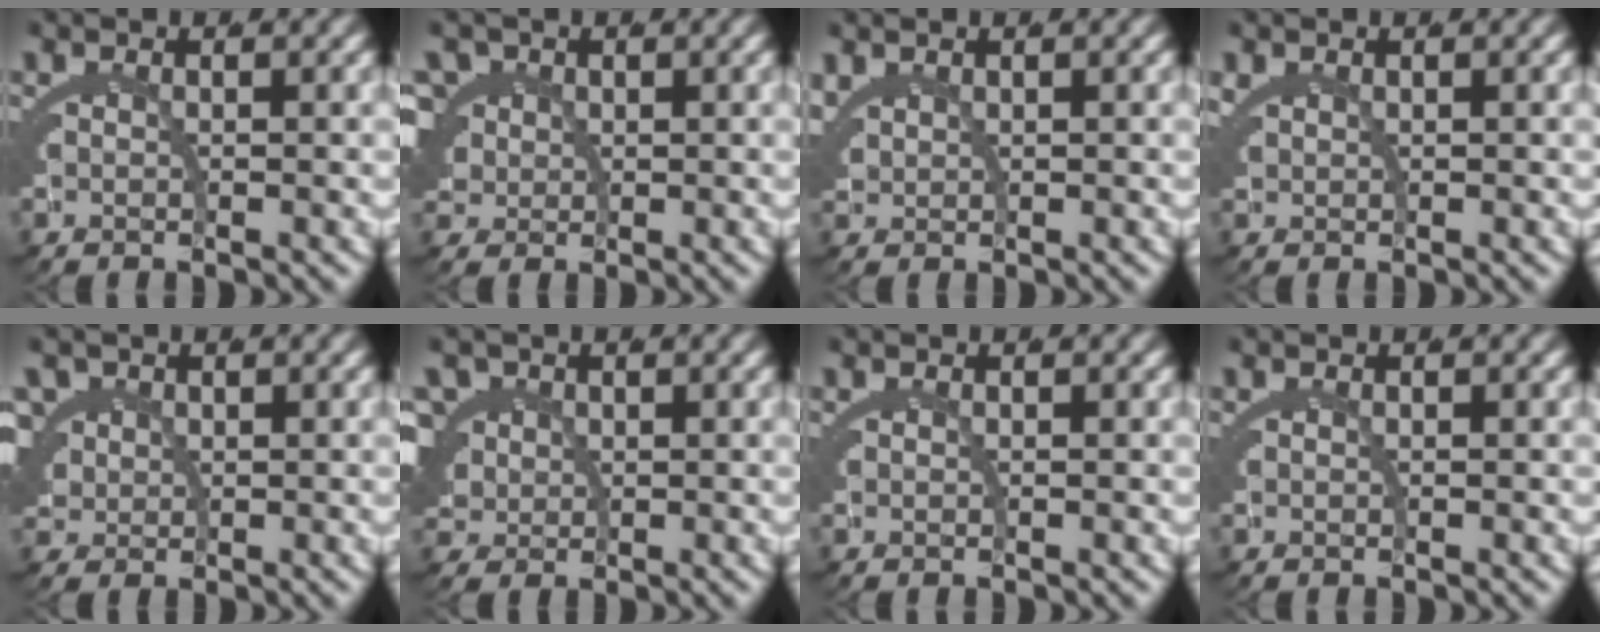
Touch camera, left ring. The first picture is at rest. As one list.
[{"total": 6.6, "force": [0.8, 6.0, 2.7], "torque": [-0.067, -0.014, 0.016]}, {"total": 2.1, "force": [1.4, 1.4, 0.5], "torque": [-0.017, 0.003, 0.029]}, {"total": 1.0, "force": [0.6, 0.7, 0.3], "torque": [-0.010, -0.002, 0.016]}, {"total": 5.5, "force": [1.2, 5.0, 2.0], "torque": [-0.053, -0.010, 0.021]}, {"total": 7.1, "force": [0.6, 6.4, 2.9], "torque": [-0.074, -0.019, 0.014]}, {"total": 0.0}, {"total": 0.0}]